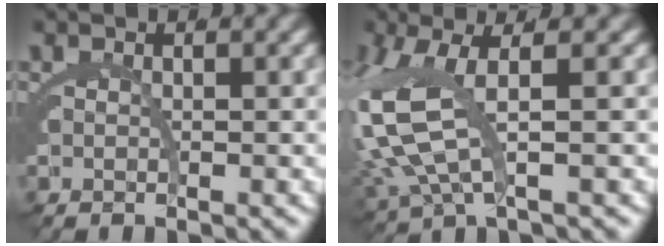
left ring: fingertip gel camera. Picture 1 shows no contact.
{"total": 5.8, "force": [1.7, 2.2, 5.1], "torque": [-0.135, -0.007, 0.042]}